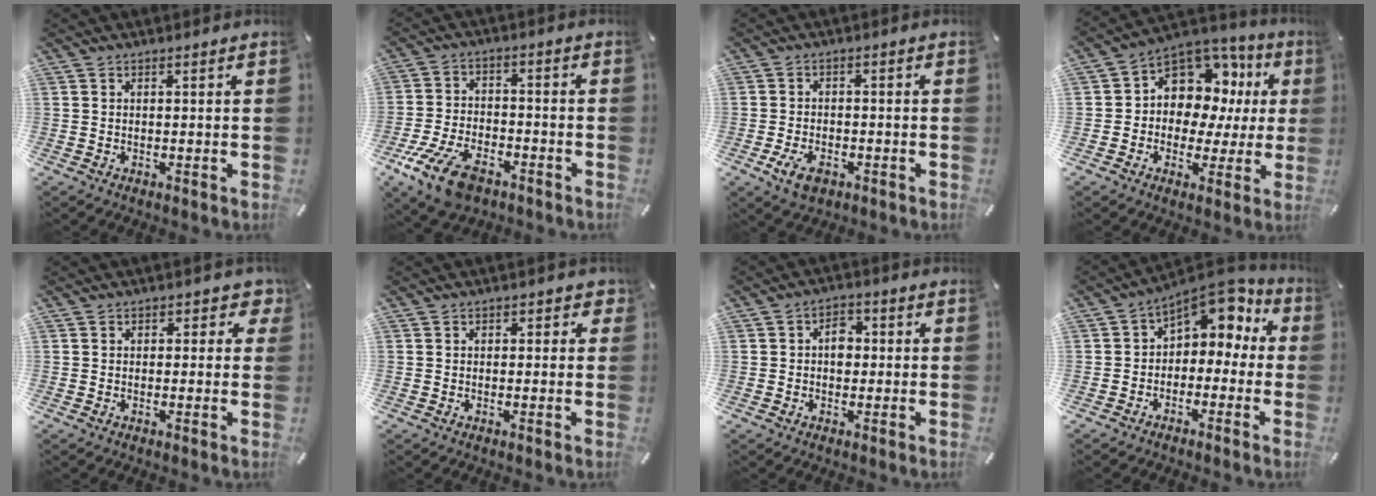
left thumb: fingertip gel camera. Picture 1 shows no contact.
{"total": 12.2, "force": [-7.4, 6.3, 7.4], "torque": [-0.149, 0.036, -0.135]}
{"total": 5.3, "force": [-2.7, 3.3, 3.2], "torque": [-0.070, 0.012, -0.050]}
{"total": 10.8, "force": [4.0, 9.0, 4.6], "torque": [-0.081, -0.040, 0.076]}
{"total": 2.9, "force": [0.7, 2.1, 1.9], "torque": [-0.014, 0.001, 0.005]}
{"total": 1.5, "force": [0.1, 1.3, 0.8], "torque": [-0.001, 0.001, -0.004]}
{"total": 4.7, "force": [0.0, 3.4, 3.2], "torque": [-0.037, 0.003, -0.006]}
{"total": 7.5, "force": [3.9, 5.4, 3.2], "torque": [-0.051, -0.032, 0.071]}